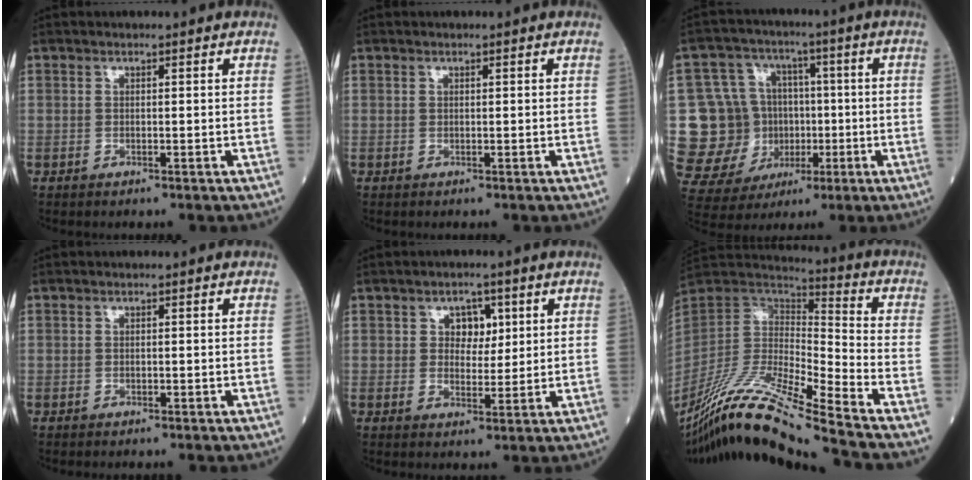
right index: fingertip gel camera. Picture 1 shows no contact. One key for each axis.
{"total": 0.0}
{"total": 14.2, "fx": -0.9, "fy": 12.3, "fz": 7.0, "tx": -0.145, "ty": 0.043, "tz": 0.016}
{"total": 0.0}
{"total": 4.1, "fx": 1.5, "fy": 2.8, "fz": 2.6, "tx": -0.030, "ty": 0.006, "tz": 0.024}
{"total": 19.5, "fx": -15.4, "fy": -0.8, "fz": 11.8, "tx": -0.246, "ty": -0.021, "tz": -0.296}